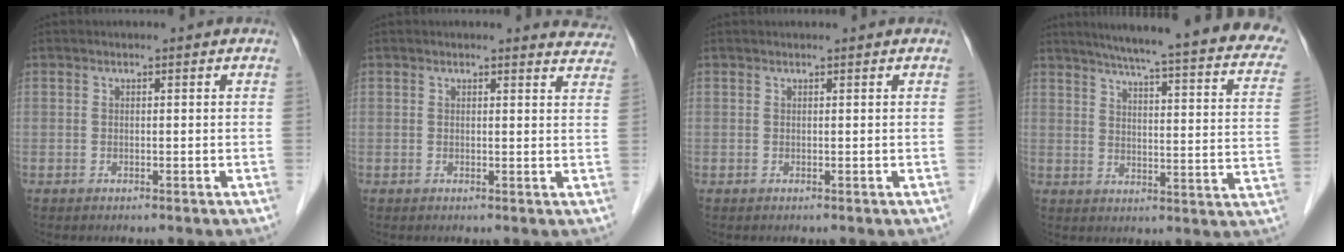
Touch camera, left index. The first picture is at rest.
{"total": 4.3, "force": [4.2, 0.9, 0.1], "torque": [0.013, -0.023, 0.018]}
{"total": 1.1, "force": [1.0, 0.0, 0.3], "torque": [-0.005, 0.016, 0.018]}
{"total": 27.0, "force": [22.4, 2.3, 14.9], "torque": [-0.194, -0.036, 0.259]}